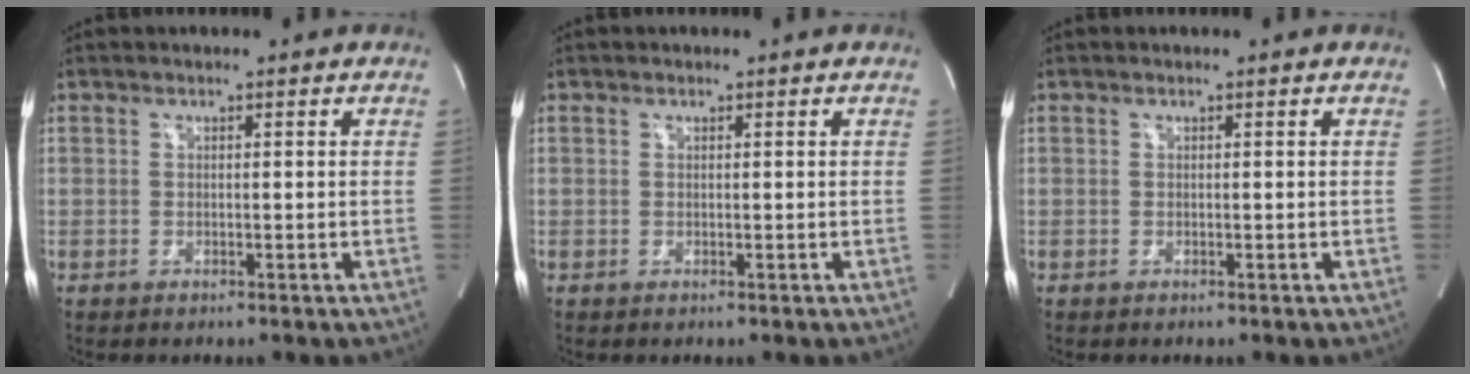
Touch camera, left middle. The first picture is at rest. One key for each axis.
{"total": 0.0}
{"total": 0.0}